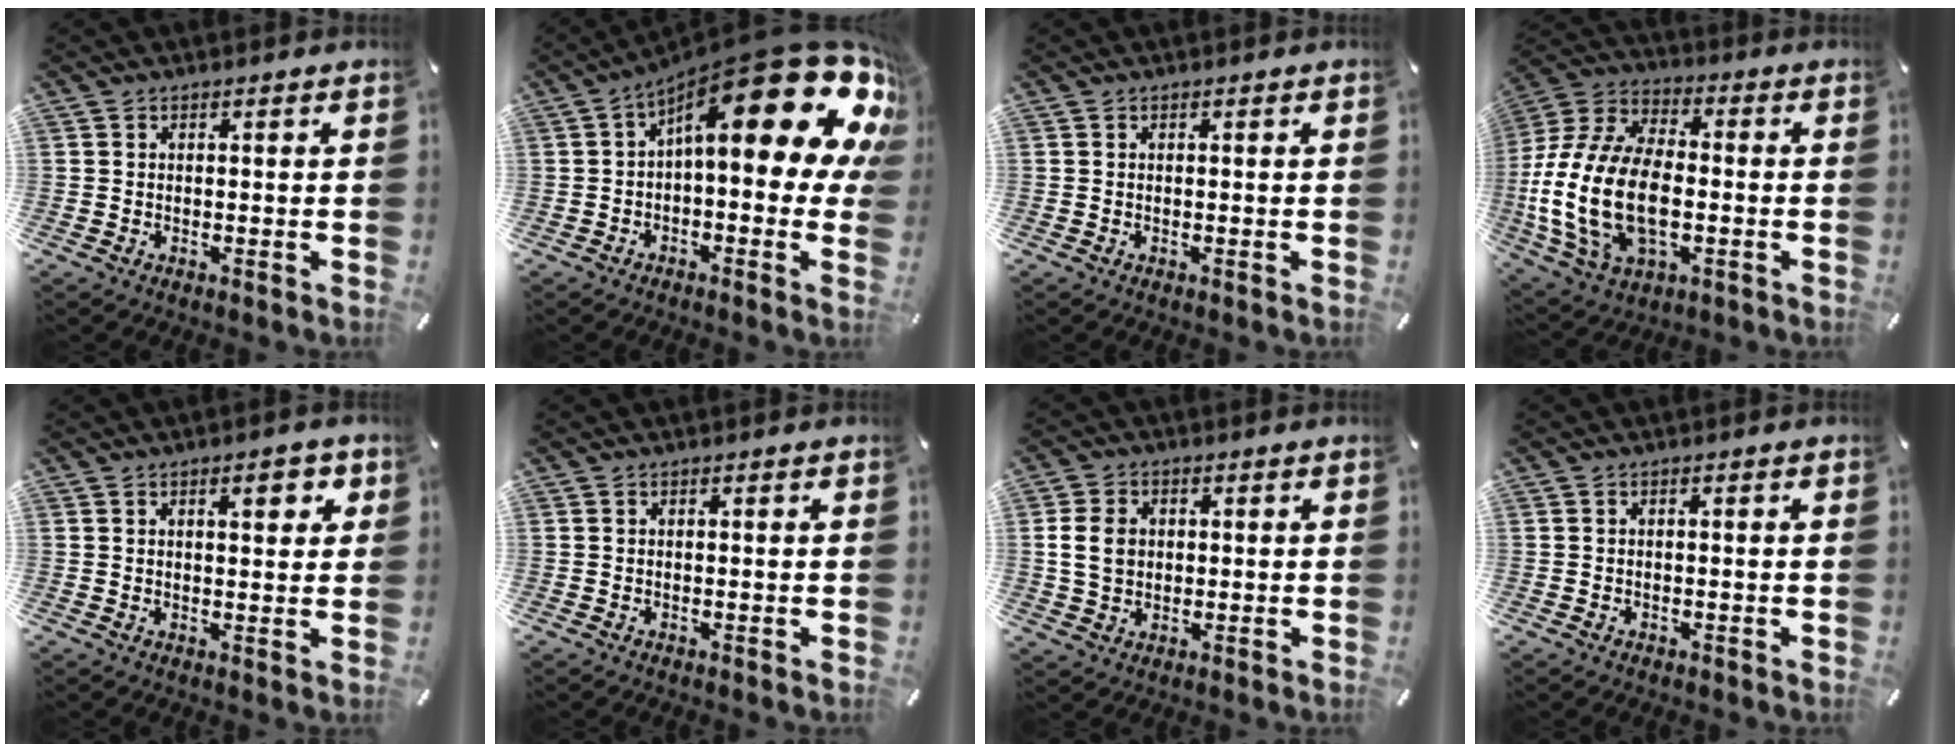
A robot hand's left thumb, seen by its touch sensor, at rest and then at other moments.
{"total": 25.0, "force": [10.4, 8.4, 21.1], "torque": [-0.312, -0.088, 0.176]}
{"total": 0.0}
{"total": 20.5, "force": [-4.4, 12.7, 15.4], "torque": [-0.340, 0.011, -0.074]}
{"total": 5.0, "force": [2.4, 1.8, 4.0], "torque": [-0.053, -0.005, 0.032]}
{"total": 0.0}
{"total": 6.5, "force": [0.5, 5.4, 3.7], "torque": [-0.087, 0.003, 0.006]}
{"total": 0.5, "force": [-0.3, 0.4, 0.1], "torque": [-0.001, 0.003, -0.008]}